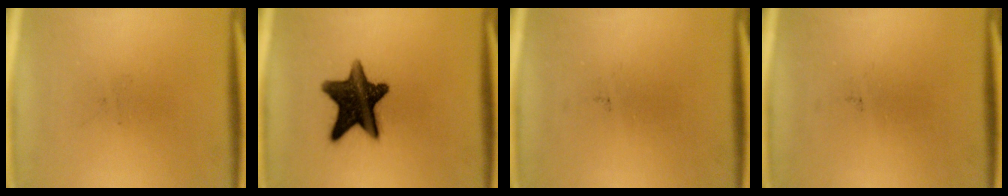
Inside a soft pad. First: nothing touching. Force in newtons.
{"total": 14.3}
{"total": 0.0}
{"total": 0.0}